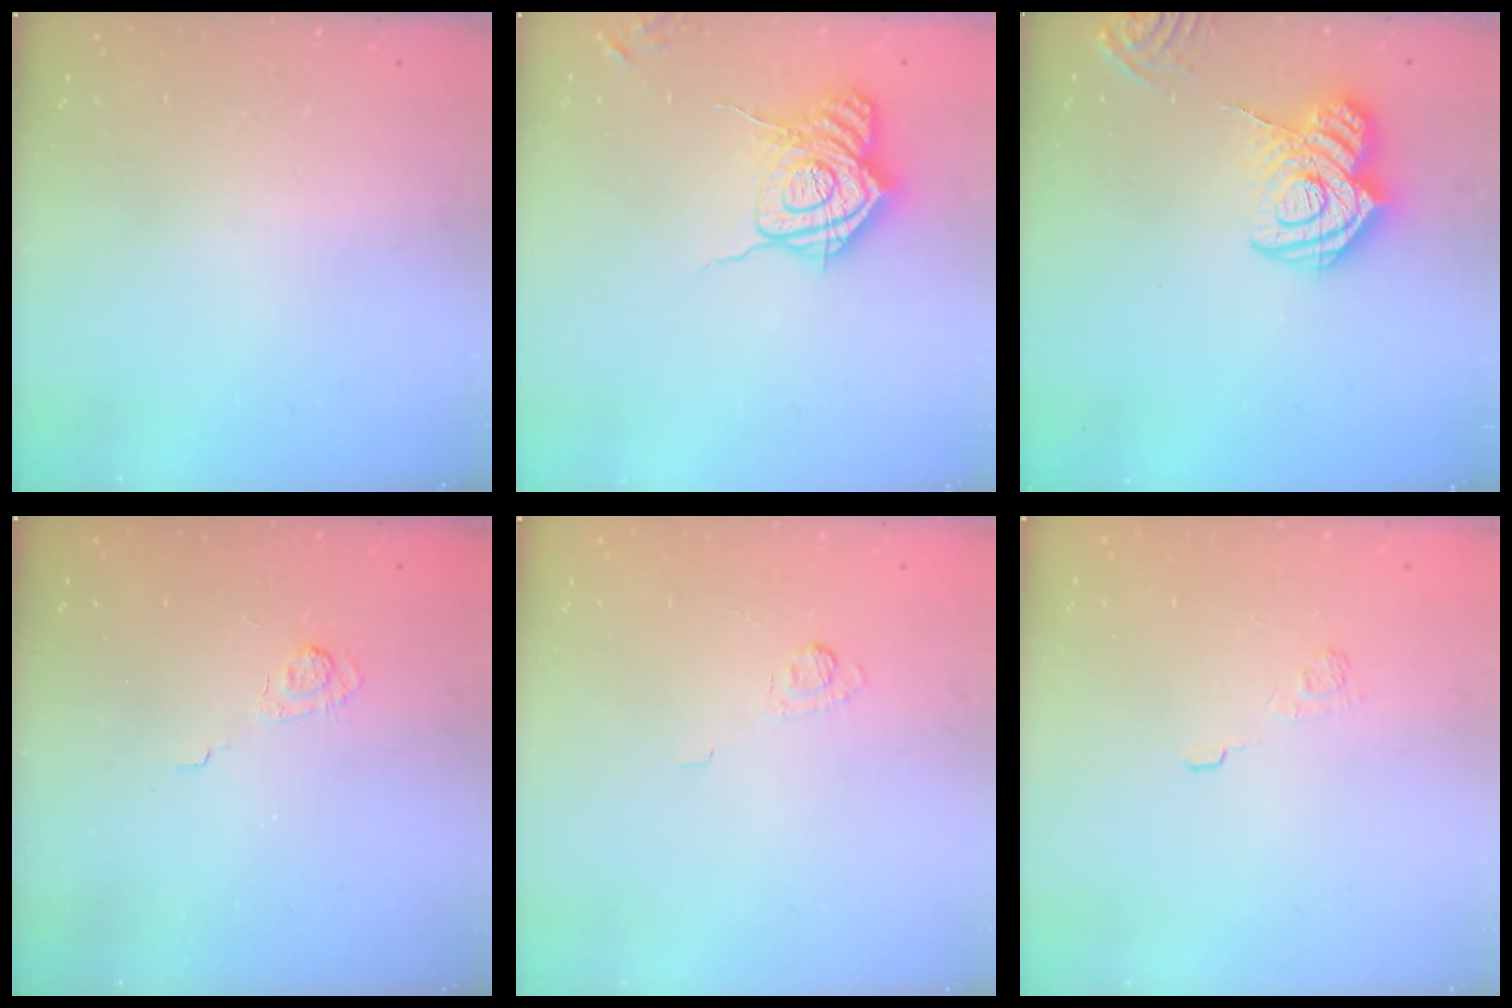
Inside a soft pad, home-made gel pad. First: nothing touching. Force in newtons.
{"total": 16.7, "press": 16.7, "slide": 0.6}
{"total": 16.0, "press": 15.9, "slide": 1.7}
{"total": 3.1, "press": 2.7, "slide": 1.6}
{"total": 3.4, "press": 3.1, "slide": 1.5}
{"total": 2.3, "press": 1.8, "slide": 1.3}